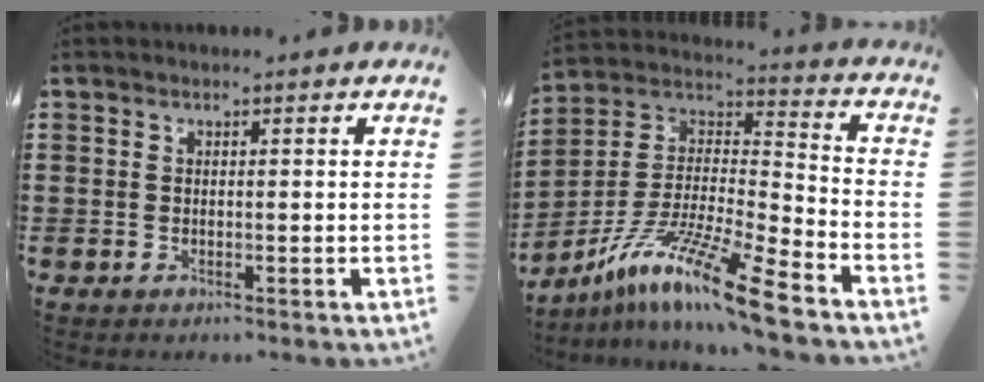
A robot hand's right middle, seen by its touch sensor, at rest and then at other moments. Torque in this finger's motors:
{"motor_torque": [1.34, -0.80, 1.05, 0.21]}